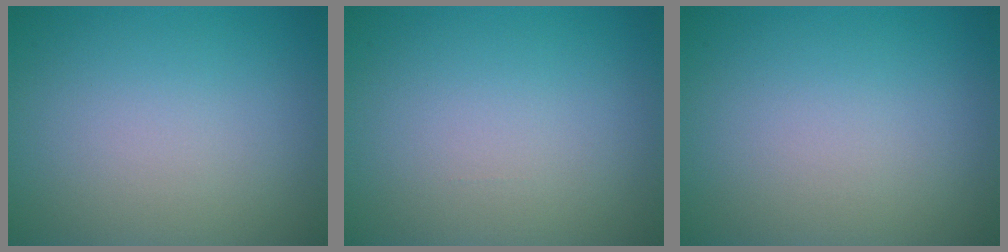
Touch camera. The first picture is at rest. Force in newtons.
{"total": 0.0}
{"total": 0.0}